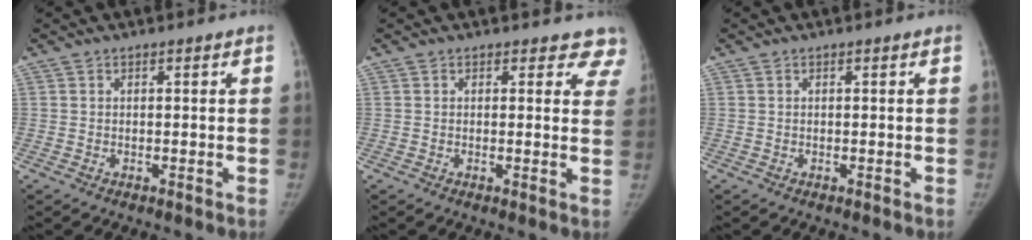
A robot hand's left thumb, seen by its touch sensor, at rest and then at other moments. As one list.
[{"total": 5.7, "force": [5.1, 2.6, 0.1], "torque": [0.052, -0.019, 0.022]}, {"total": 0.0}]